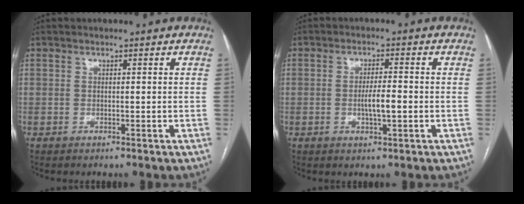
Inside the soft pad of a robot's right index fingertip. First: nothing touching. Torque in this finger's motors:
{"motor_torque": [0.93, -0.11, 0.45, 0.08]}